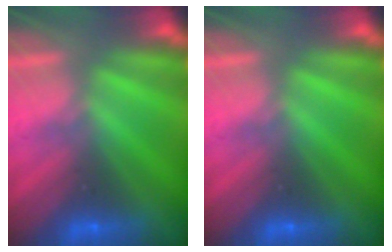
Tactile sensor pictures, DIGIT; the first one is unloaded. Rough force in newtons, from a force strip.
{"total": 0.0}